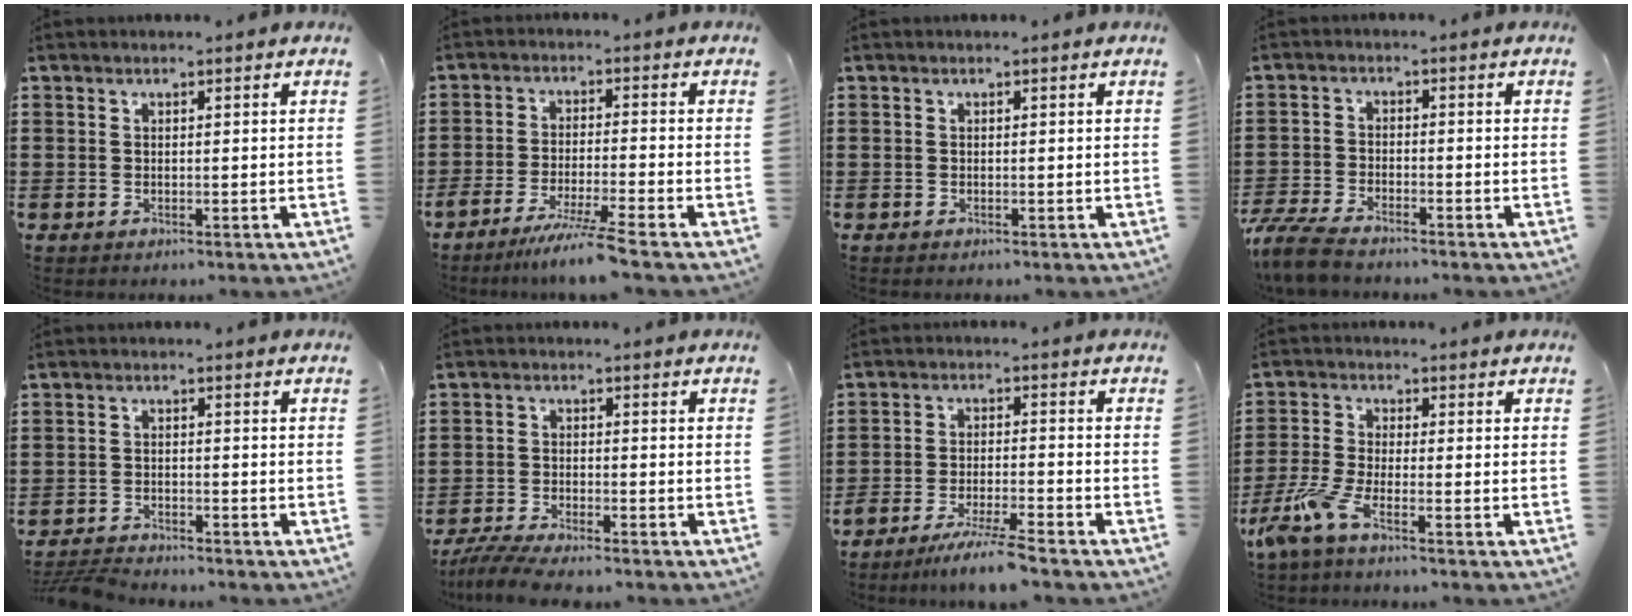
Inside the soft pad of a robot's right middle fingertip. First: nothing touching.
{"total": 5.7, "force": [-4.8, -0.9, 2.9], "torque": [-0.057, -0.023, -0.093]}
{"total": 0.0}
{"total": 5.1, "force": [-4.6, 0.7, 2.0], "torque": [-0.065, -0.008, -0.099]}
{"total": 3.4, "force": [-3.3, 0.4, 0.7], "torque": [-0.021, 0.000, -0.070]}
{"total": 4.3, "force": [-4.0, 0.2, 1.6], "torque": [-0.047, -0.013, -0.084]}
{"total": 5.2, "force": [-4.7, -0.4, 2.1], "torque": [-0.045, -0.016, -0.091]}
{"total": 5.2, "force": [-3.6, 0.6, 3.8], "torque": [-0.106, -0.020, -0.074]}